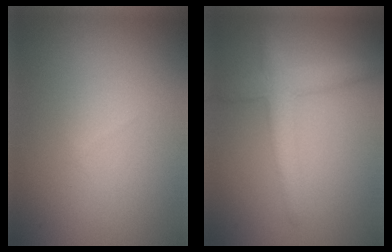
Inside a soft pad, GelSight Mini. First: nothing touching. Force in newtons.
{"total": 3.4, "press": 3.4, "slide": 0.2}